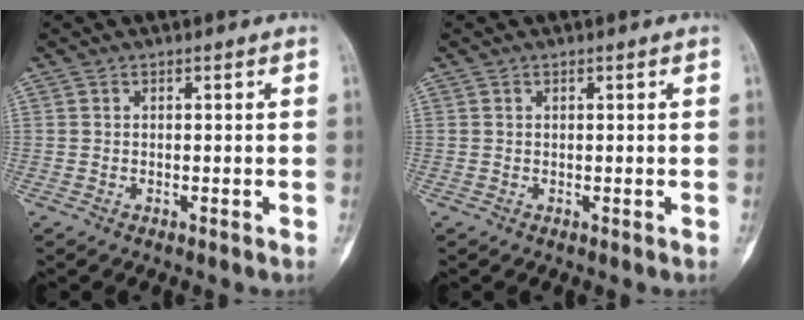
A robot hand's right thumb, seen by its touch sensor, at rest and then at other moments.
{"total": 0.0}